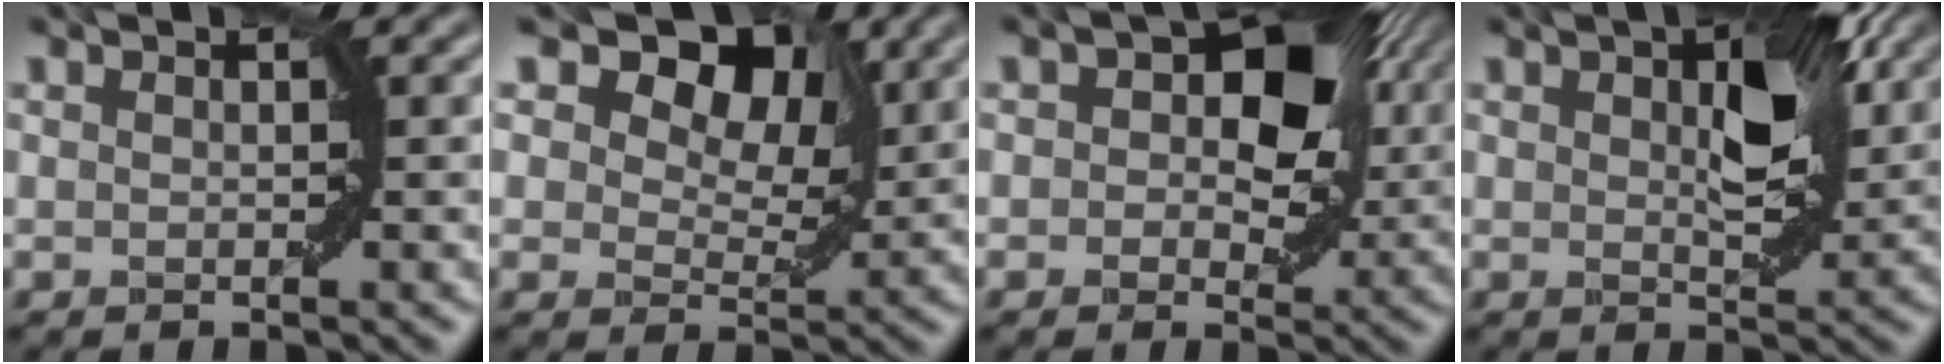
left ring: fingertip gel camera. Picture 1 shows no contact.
{"total": 9.4, "force": [5.3, 5.5, 5.5], "torque": [-0.084, 0.013, 0.070]}
{"total": 8.6, "force": [2.5, 5.4, 6.2], "torque": [-0.069, 0.007, 0.027]}
{"total": 6.8, "force": [2.0, 3.0, 5.7], "torque": [-0.085, 0.005, 0.034]}